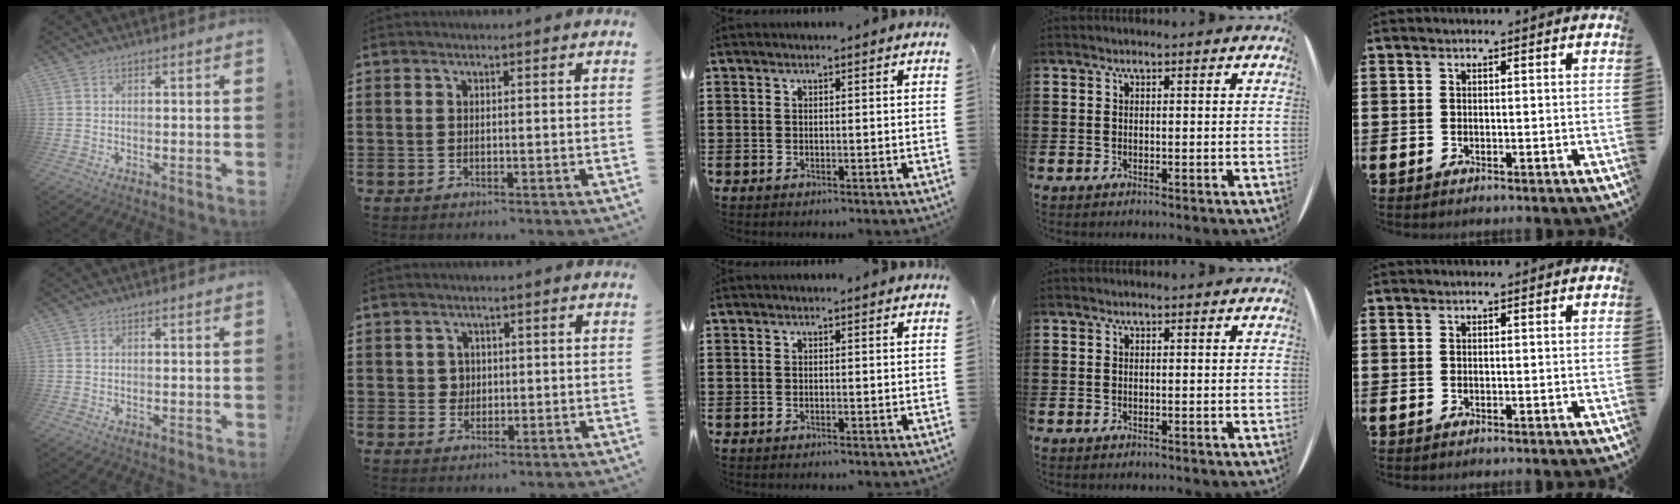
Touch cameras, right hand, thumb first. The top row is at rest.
{"index": {"total": 2.0, "force": [0.3, 1.9, 0.6], "torque": [-0.019, 0.010, 0.004]}}